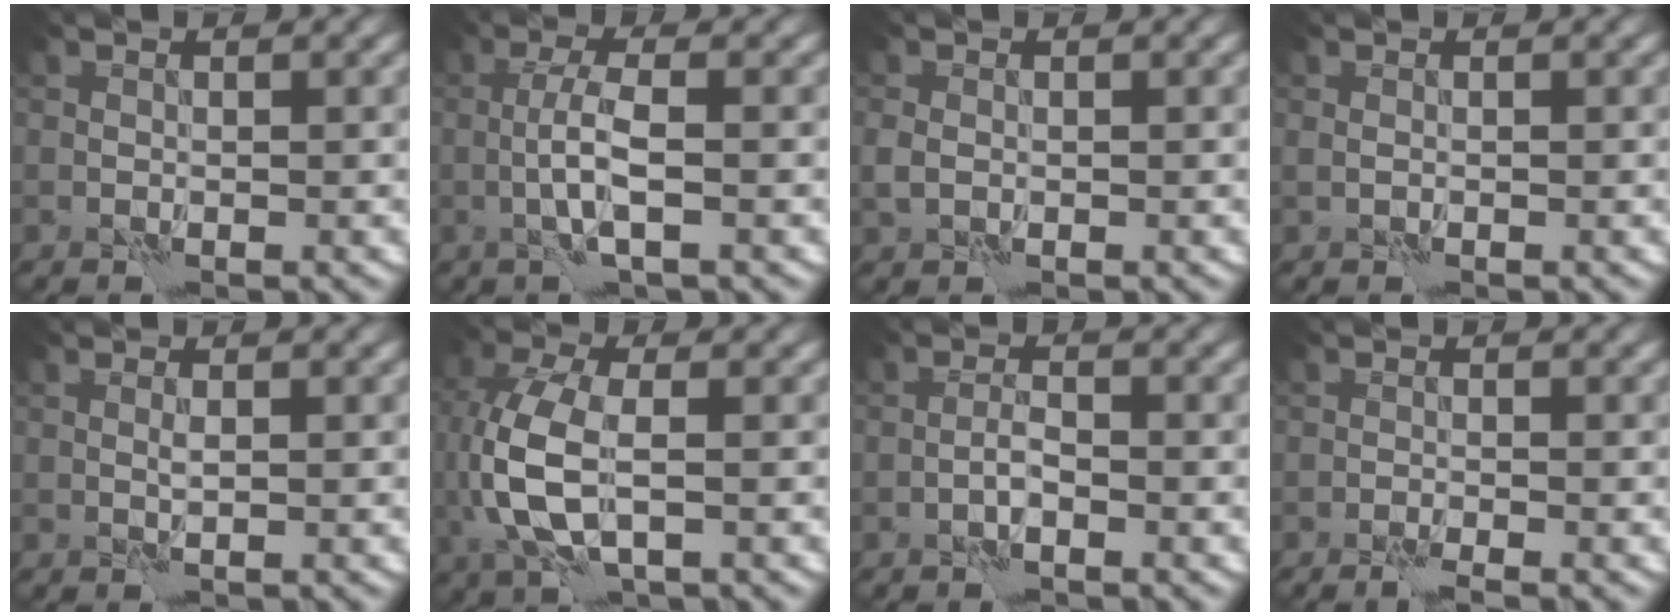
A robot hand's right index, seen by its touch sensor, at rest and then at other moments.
{"total": 3.2, "force": [-0.8, 0.4, 3.1], "torque": [-0.065, 0.008, -0.022]}
{"total": 1.7, "force": [-0.4, 1.3, 1.0], "torque": [-0.023, -0.003, -0.011]}
{"total": 0.5, "force": [-0.1, 0.3, 0.4], "torque": [-0.011, 0.001, -0.004]}
{"total": 0.7, "force": [0.1, 0.0, 0.6], "torque": [-0.015, 0.001, 0.001]}
{"total": 6.9, "force": [0.1, 3.8, 5.8], "torque": [-0.149, -0.001, 0.000]}
{"total": 1.3, "force": [-0.8, 0.2, 1.0], "torque": [-0.022, 0.006, -0.021]}
{"total": 1.7, "force": [-1.3, -0.1, 1.1], "torque": [-0.027, 0.003, -0.028]}